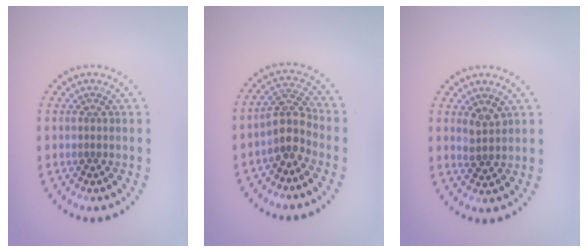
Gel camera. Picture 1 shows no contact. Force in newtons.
{"total": 2.9, "press": 2.3, "slide": 1.7}
{"total": 1.5, "press": 1.3, "slide": 0.7}